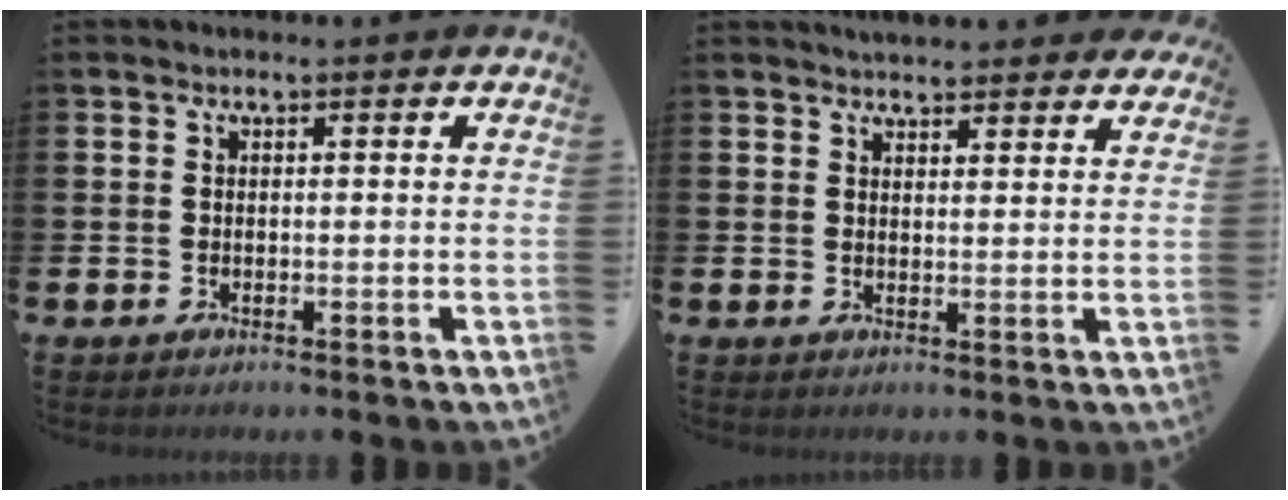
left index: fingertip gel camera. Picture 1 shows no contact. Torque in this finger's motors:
{"motor_torque": [1.07, -1.07, 0.63, 0.17]}